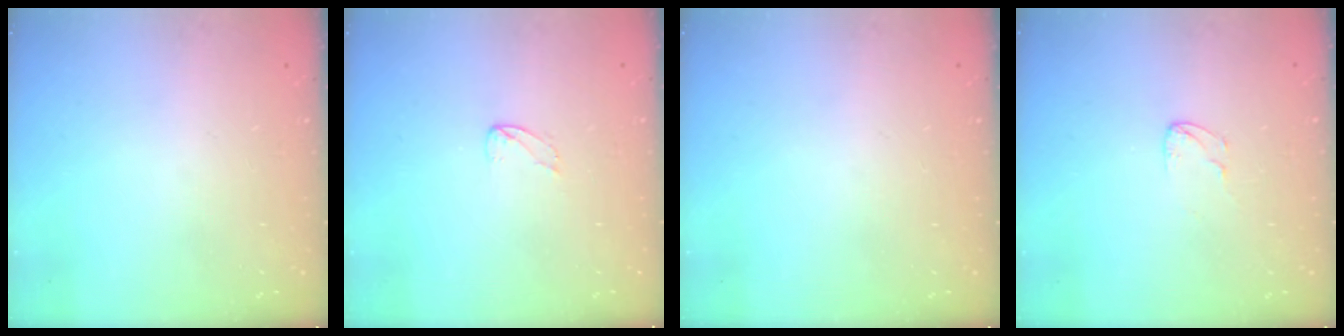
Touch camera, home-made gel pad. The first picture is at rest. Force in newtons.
{"total": 3.0, "press": 3.0, "slide": 0.2}
{"total": 0.0}
{"total": 2.5, "press": 2.5, "slide": 0.2}